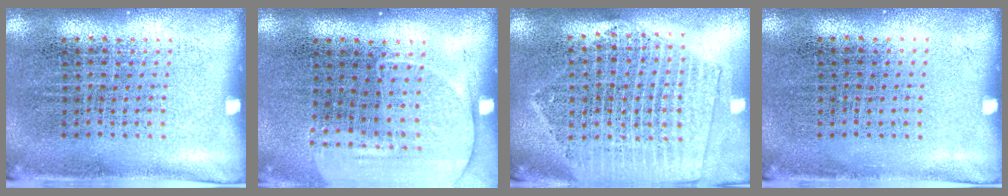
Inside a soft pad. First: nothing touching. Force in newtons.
{"total": 1.4, "press": 1.3, "slide": 0.4}
{"total": 2.1, "press": 1.9, "slide": 0.8}
{"total": 0.0}